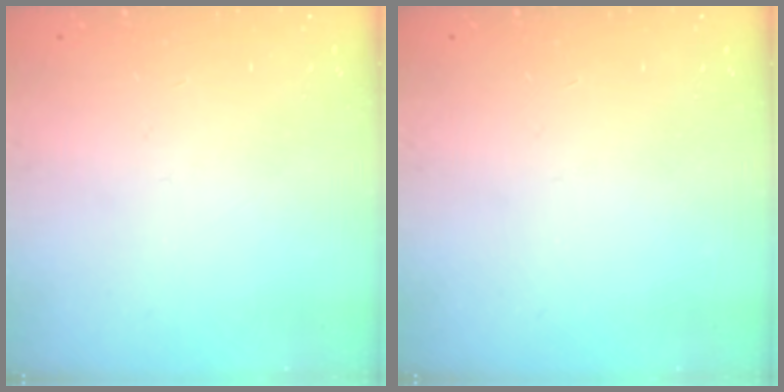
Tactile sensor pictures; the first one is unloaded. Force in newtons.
{"total": 0.0}